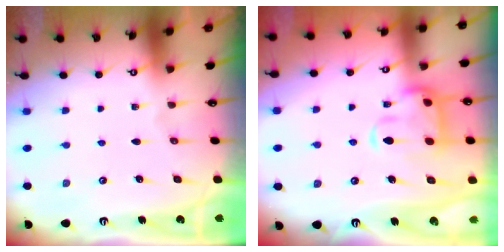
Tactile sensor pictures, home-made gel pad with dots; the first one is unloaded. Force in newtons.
{"total": 5.6, "press": 5.4, "slide": 1.5}